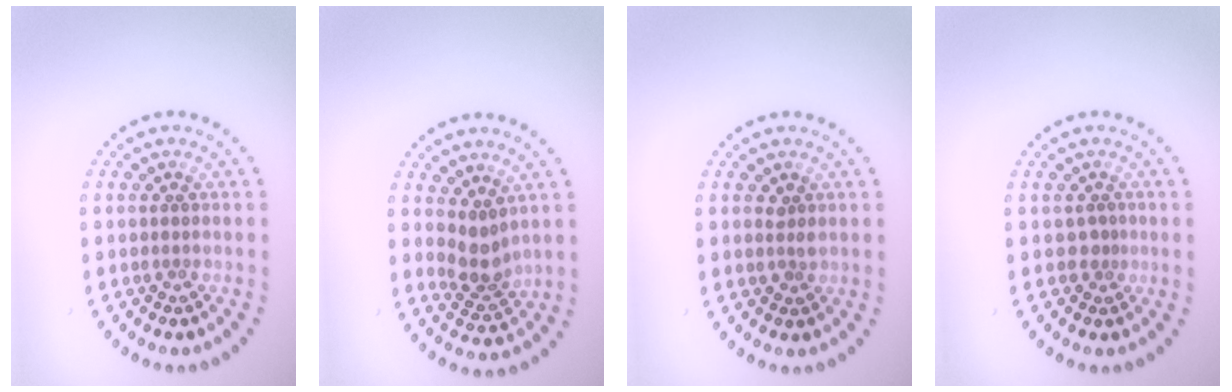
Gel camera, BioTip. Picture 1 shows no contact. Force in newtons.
{"total": 2.6, "press": 1.9, "slide": 1.7}
{"total": 0.6, "press": 0.6, "slide": 0.2}
{"total": 0.6, "press": 0.3, "slide": 0.5}